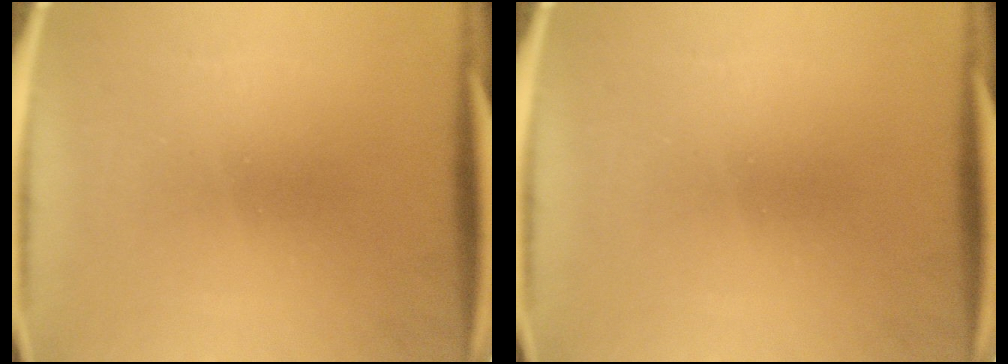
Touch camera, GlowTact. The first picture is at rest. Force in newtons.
{"total": 0.0}